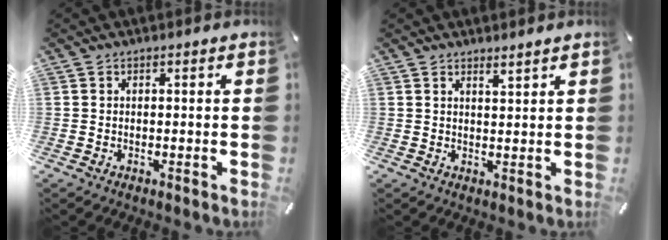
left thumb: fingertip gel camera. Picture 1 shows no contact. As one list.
[{"total": 2.0, "force": [1.9, -0.3, 0.4], "torque": [-0.012, -0.011, 0.036]}]